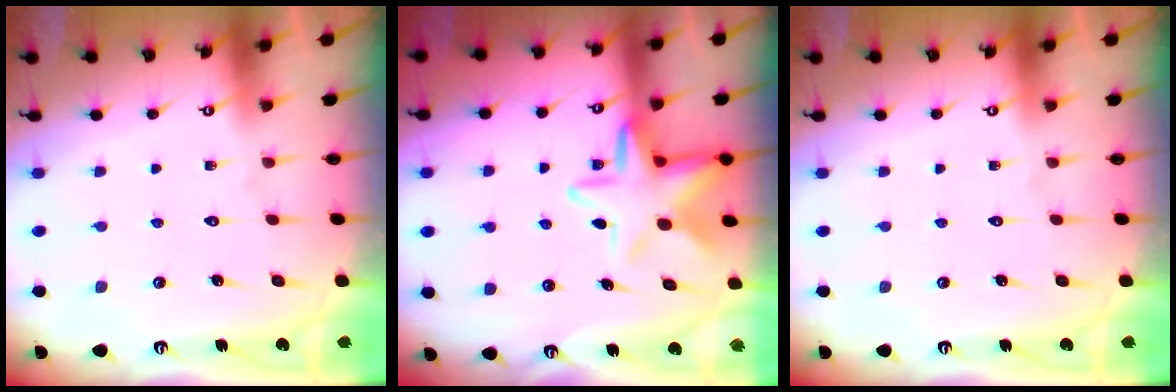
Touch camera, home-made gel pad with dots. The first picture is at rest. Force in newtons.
{"total": 11.8, "press": 11.7, "slide": 1.8}
{"total": 0.0}